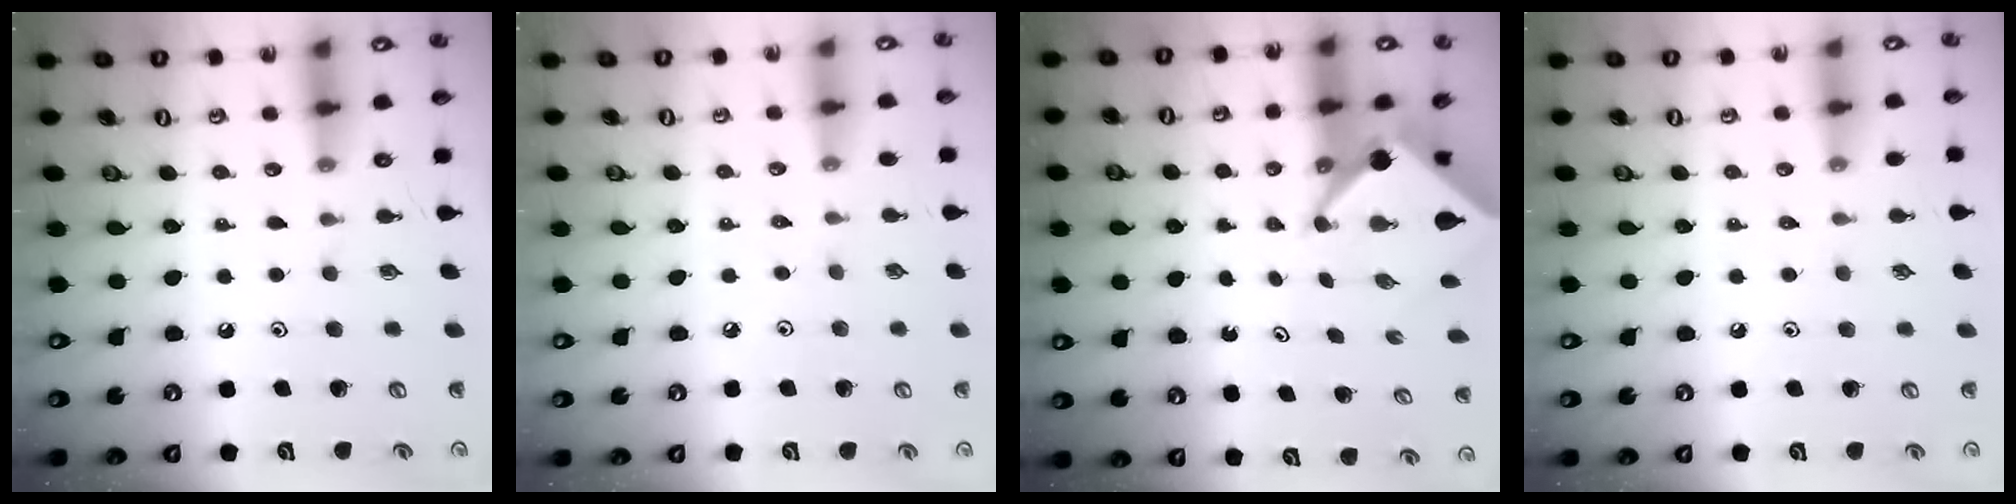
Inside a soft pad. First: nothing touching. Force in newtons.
{"total": 2.5, "press": 2.4, "slide": 0.5}
{"total": 5.4, "press": 5.4, "slide": 0.3}
{"total": 1.9, "press": 1.8, "slide": 0.3}